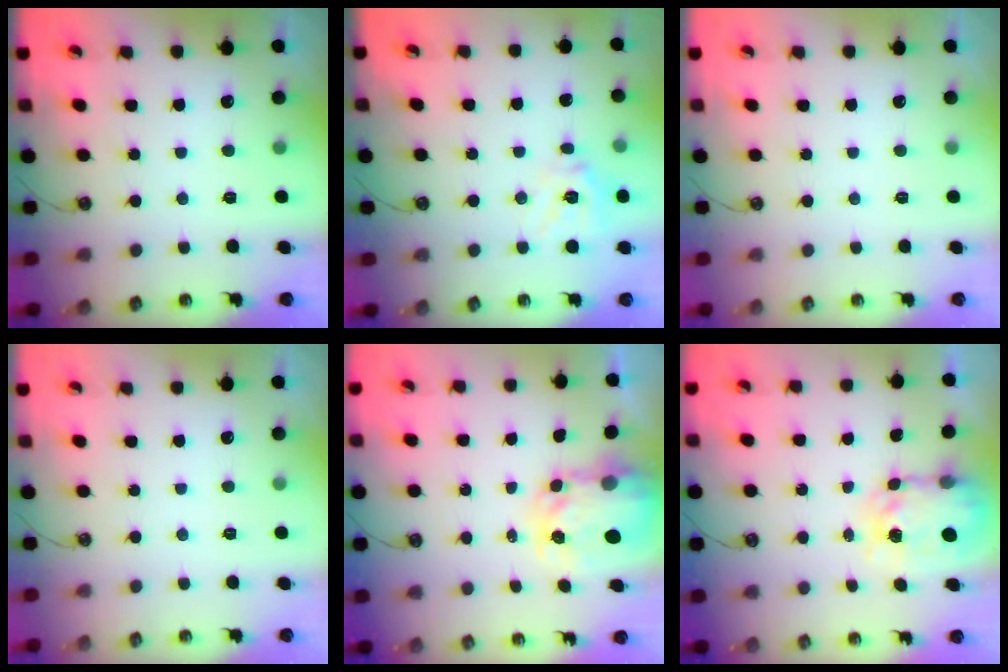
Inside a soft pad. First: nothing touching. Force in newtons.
{"total": 13.2, "press": 13.0, "slide": 2.1}
{"total": 0.0}
{"total": 0.0}
{"total": 5.8, "press": 5.8, "slide": 0.3}
{"total": 7.5, "press": 7.4, "slide": 0.6}